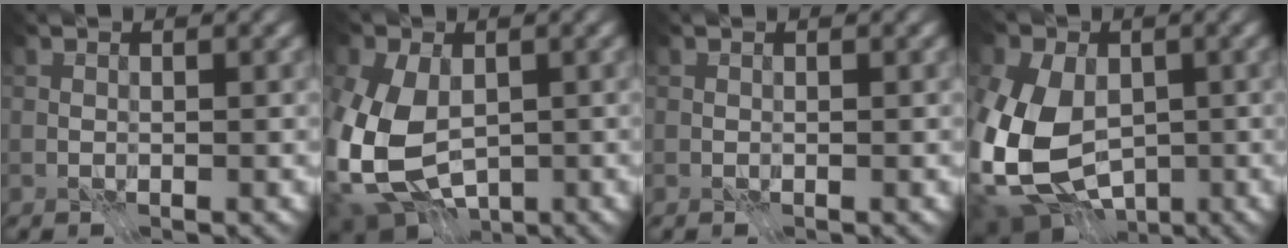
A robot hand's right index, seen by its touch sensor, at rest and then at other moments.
{"total": 12.0, "force": [-1.1, 8.3, 8.6], "torque": [-0.178, -0.026, -0.009]}
{"total": 0.0}
{"total": 14.8, "force": [-1.7, 11.2, 9.5], "torque": [-0.195, -0.014, -0.044]}